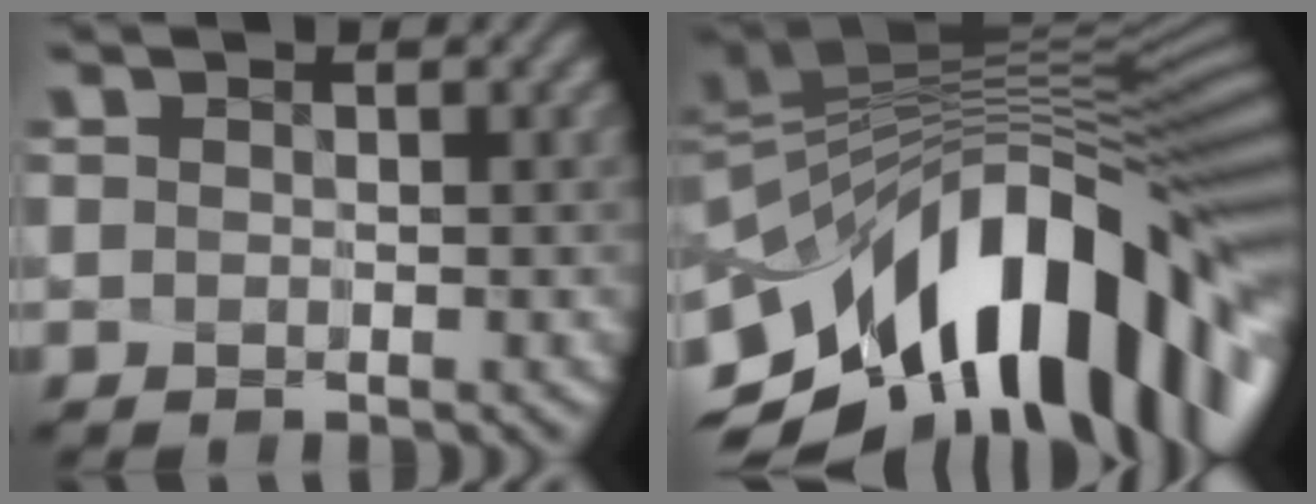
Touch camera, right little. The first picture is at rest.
{"total": 14.2, "force": [-7.7, 5.6, 10.5], "torque": [-0.165, -0.002, -0.130]}